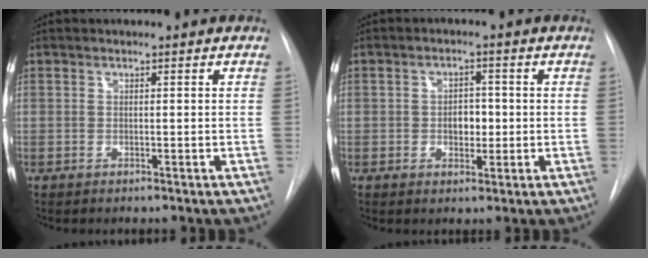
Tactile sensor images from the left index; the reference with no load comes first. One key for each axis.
{"total": 3.5, "fx": -0.7, "fy": 2.4, "fz": 2.5, "tx": -0.033, "ty": 0.002, "tz": -0.010}